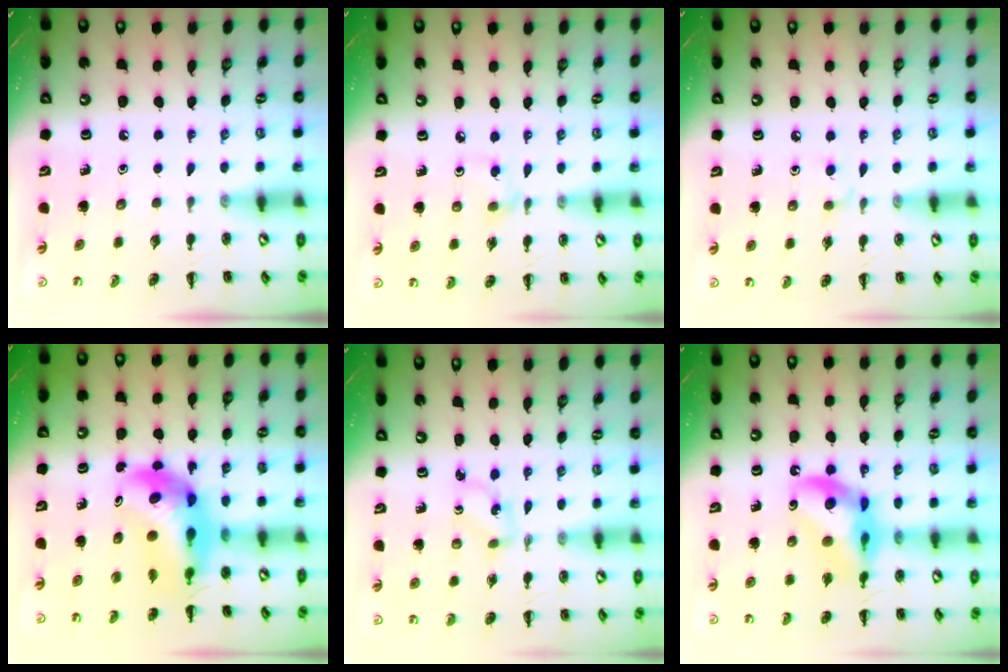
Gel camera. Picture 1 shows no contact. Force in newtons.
{"total": 2.8, "press": 2.6, "slide": 1.0}
{"total": 4.6, "press": 4.2, "slide": 1.7}
{"total": 8.0, "press": 7.7, "slide": 2.0}
{"total": 1.9, "press": 1.8, "slide": 0.7}
{"total": 12.9, "press": 12.4, "slide": 3.4}